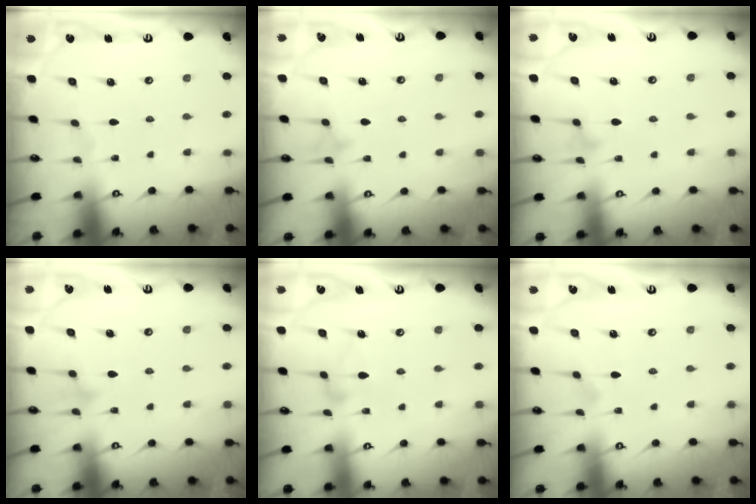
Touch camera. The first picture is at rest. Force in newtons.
{"total": 7.7, "press": 7.6, "slide": 0.8}
{"total": 7.6, "press": 7.6, "slide": 0.7}
{"total": 8.2, "press": 8.2, "slide": 0.8}
{"total": 6.5, "press": 6.5, "slide": 0.3}
{"total": 6.7, "press": 6.7, "slide": 0.4}